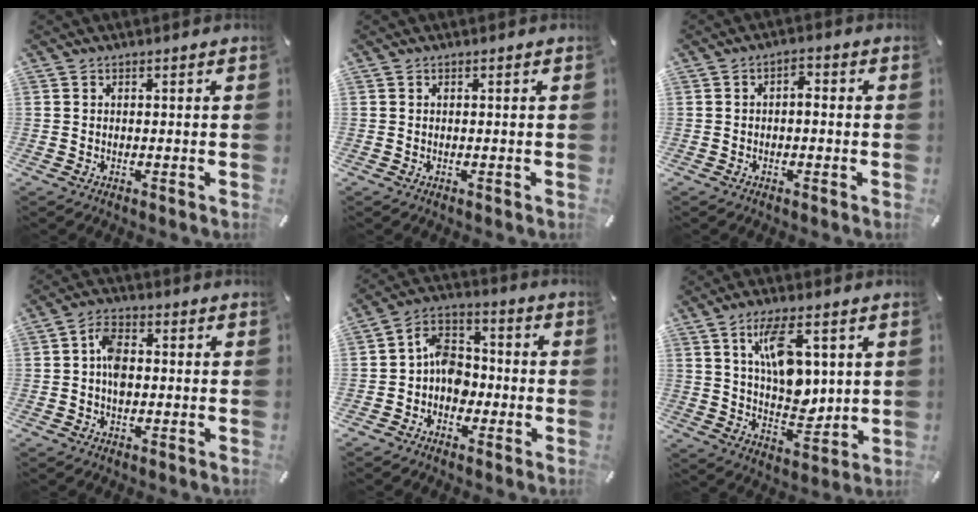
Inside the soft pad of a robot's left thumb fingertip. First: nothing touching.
{"total": 0.0}
{"total": 2.4, "force": [-0.5, 1.4, 1.9], "torque": [-0.039, 0.009, -0.012]}
{"total": 5.5, "force": [-0.2, 3.4, 4.3], "torque": [-0.078, 0.004, -0.005]}
{"total": 8.2, "force": [-1.9, 6.8, 4.2], "torque": [-0.085, 0.018, -0.034]}
{"total": 12.1, "force": [5.0, 6.4, 8.9], "torque": [-0.142, -0.018, 0.085]}